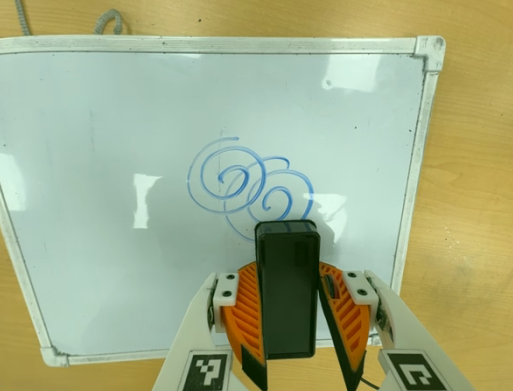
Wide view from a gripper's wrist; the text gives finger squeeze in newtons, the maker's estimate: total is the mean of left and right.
{"total": 5.4, "left": 5.3, "right": 5.6}